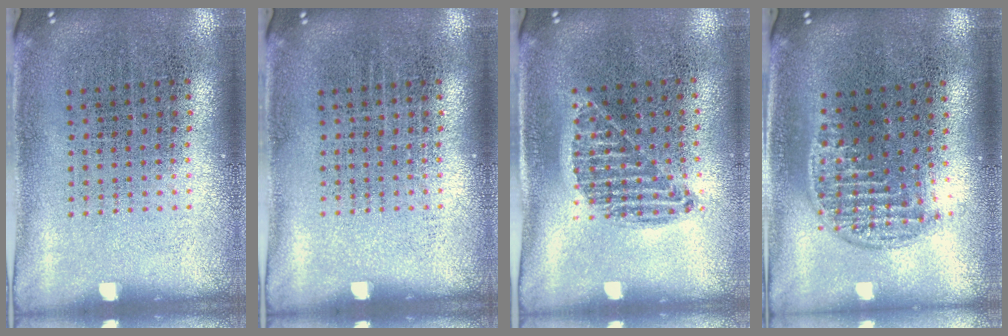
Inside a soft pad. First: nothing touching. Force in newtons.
{"total": 0.0}
{"total": 0.9, "press": 0.8, "slide": 0.4}
{"total": 1.2, "press": 1.0, "slide": 0.7}